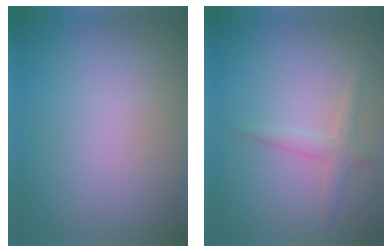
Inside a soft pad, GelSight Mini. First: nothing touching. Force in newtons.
{"total": 1.8, "press": 1.8, "slide": 0.0}